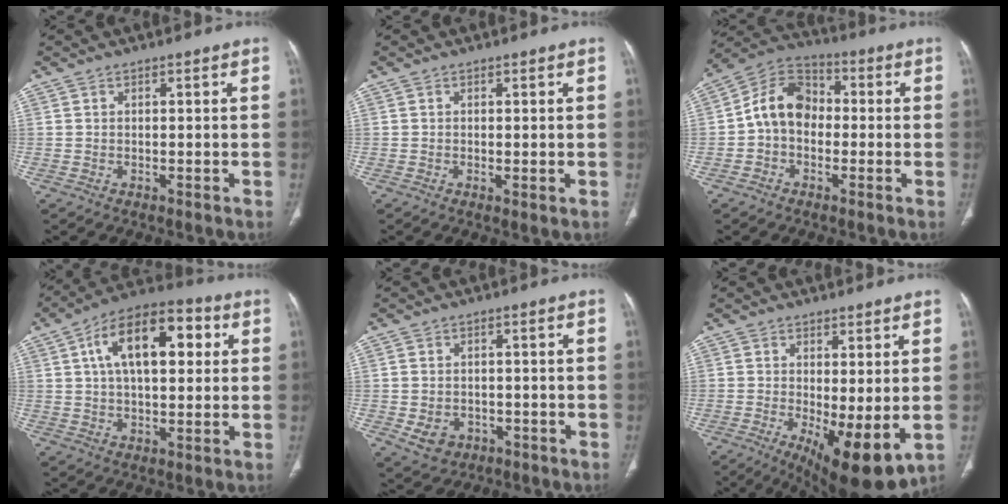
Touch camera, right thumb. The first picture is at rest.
{"total": 1.2, "force": [-0.1, 0.3, 1.1], "torque": [-0.025, -0.007, -0.002]}
{"total": 10.6, "force": [-0.8, 8.2, 6.8], "torque": [-0.100, 0.037, -0.032]}
{"total": 17.0, "force": [4.5, 8.8, 13.8], "torque": [-0.198, 0.022, 0.065]}
{"total": 4.8, "force": [-1.6, 4.0, 2.2], "torque": [-0.031, 0.008, -0.011]}
{"total": 11.4, "force": [-2.1, 3.7, 10.6], "torque": [-0.163, -0.025, -0.018]}